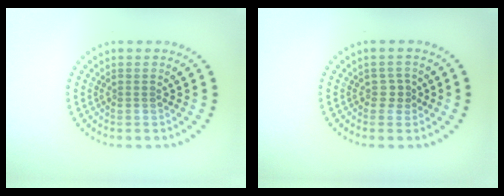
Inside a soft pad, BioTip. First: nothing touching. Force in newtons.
{"total": 1.1, "press": 0.9, "slide": 0.6}